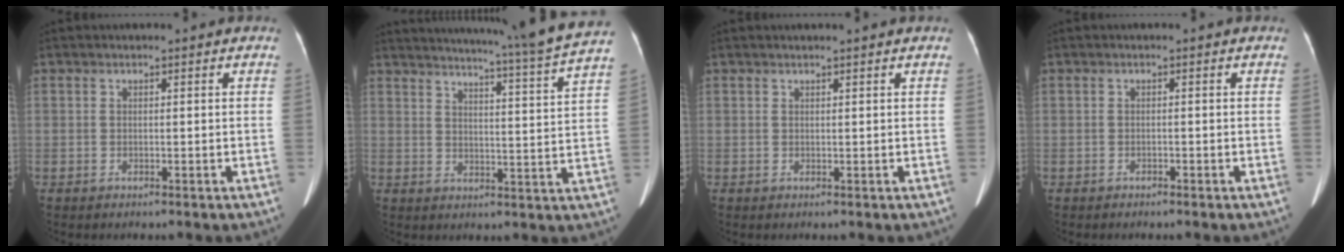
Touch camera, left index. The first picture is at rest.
{"total": 19.6, "force": [17.5, -2.5, 8.4], "torque": [-0.141, -0.059, 0.217]}
{"total": 1.1, "force": [0.9, -0.3, 0.6], "torque": [-0.014, 0.008, 0.021]}
{"total": 0.6, "force": [-0.5, 0.2, 0.1], "torque": [-0.007, -0.001, -0.010]}